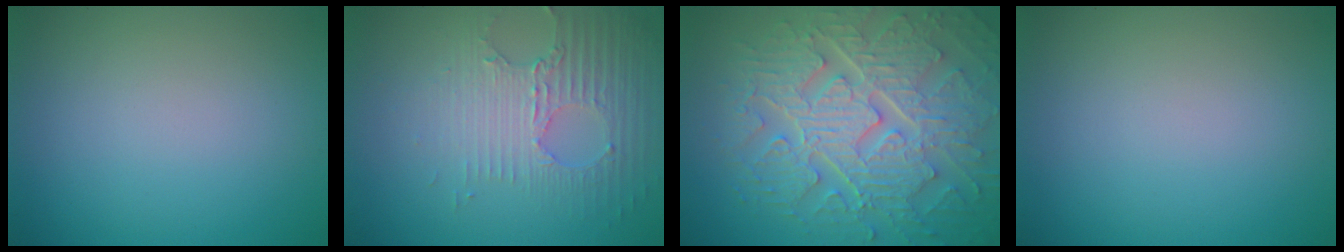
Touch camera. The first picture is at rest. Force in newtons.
{"total": 3.5, "press": 3.3, "slide": 1.3}
{"total": 9.2, "press": 6.8, "slide": 6.2}
{"total": 0.0}